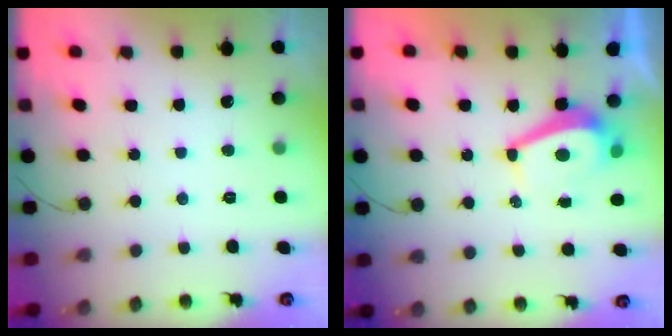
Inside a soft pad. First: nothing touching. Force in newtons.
{"total": 5.4, "press": 5.4, "slide": 0.4}